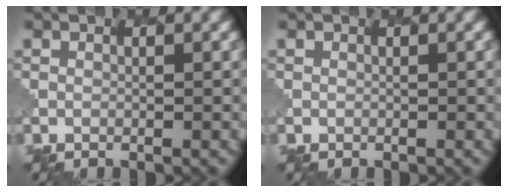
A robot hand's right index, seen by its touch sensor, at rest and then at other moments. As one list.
[{"total": 0.0}]